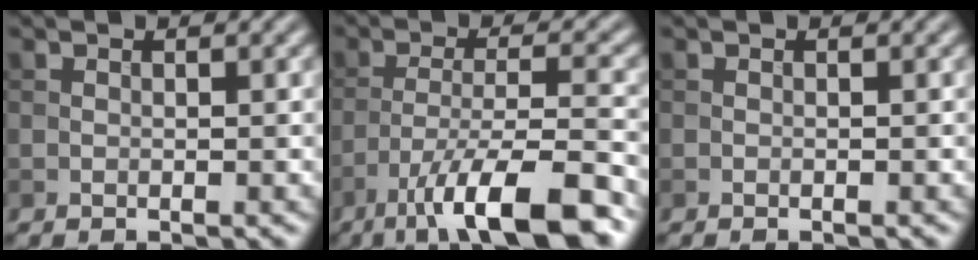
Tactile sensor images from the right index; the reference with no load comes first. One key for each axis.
{"total": 10.1, "fx": -6.2, "fy": 2.2, "fz": 7.6, "tx": -0.124, "ty": 0.009, "tz": -0.103}
{"total": 0.0}